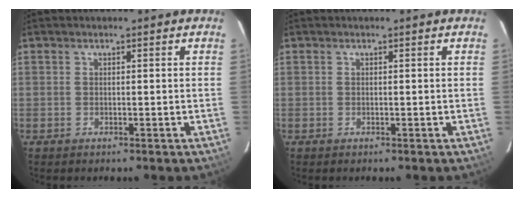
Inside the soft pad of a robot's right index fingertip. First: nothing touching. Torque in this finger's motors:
{"motor_torque": [0.00, 0.00, 0.00, 0.00]}